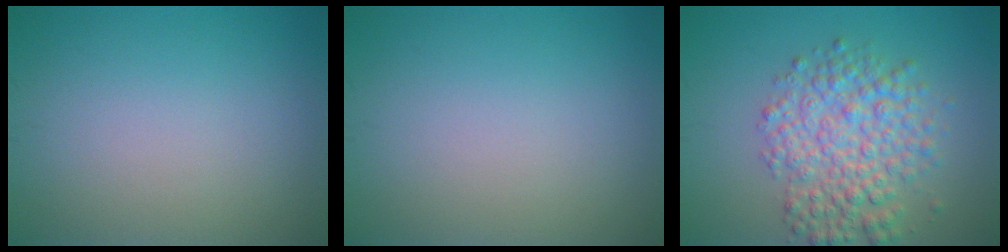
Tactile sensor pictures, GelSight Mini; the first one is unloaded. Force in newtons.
{"total": 0.0}
{"total": 5.8, "press": 5.8, "slide": 0.1}